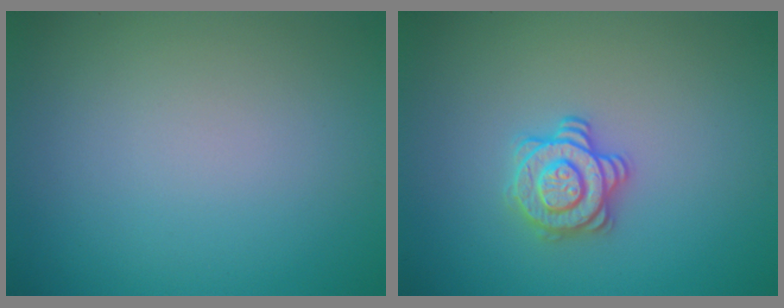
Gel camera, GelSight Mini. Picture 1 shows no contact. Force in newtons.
{"total": 2.8, "press": 2.7, "slide": 0.9}